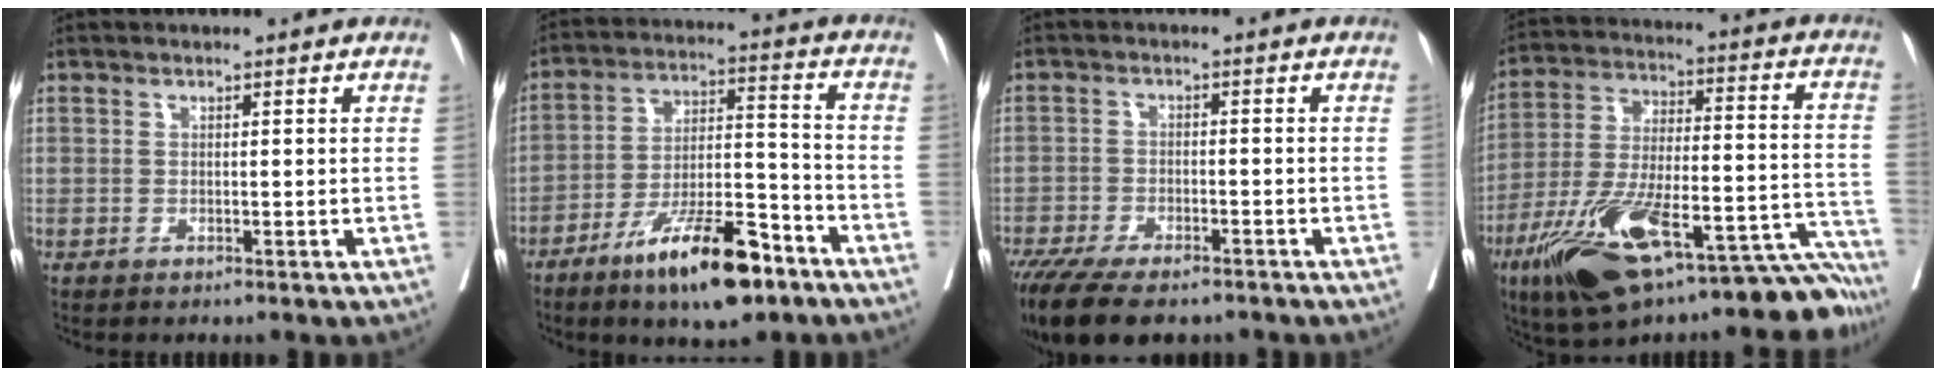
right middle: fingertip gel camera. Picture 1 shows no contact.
{"total": 14.5, "force": [-9.5, 3.4, 10.5], "torque": [-0.179, -0.001, -0.161]}
{"total": 13.7, "force": [-10.4, 4.7, 7.6], "torque": [-0.155, -0.018, -0.162]}
{"total": 24.9, "force": [-18.1, 5.8, 16.1], "torque": [-0.187, 0.038, -0.286]}